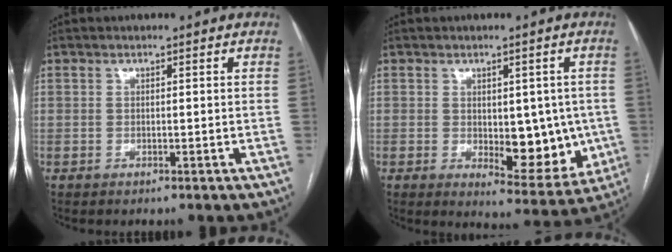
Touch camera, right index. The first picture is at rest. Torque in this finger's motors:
{"motor_torque": [0.24, 0.50, 0.16, 0.04]}